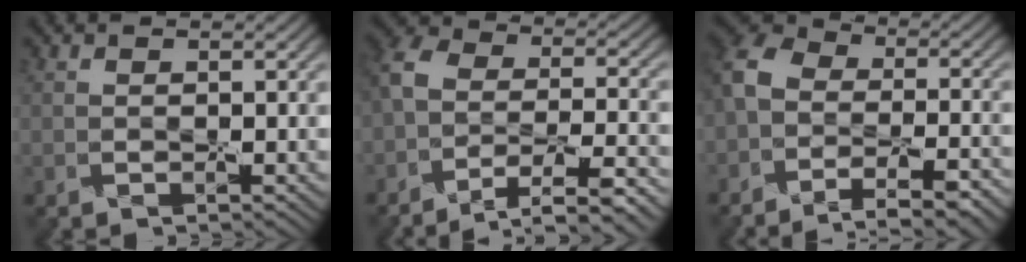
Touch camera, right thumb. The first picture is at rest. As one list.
[{"total": 8.8, "force": [-5.7, 3.7, 5.6], "torque": [-0.115, 0.003, -0.112]}, {"total": 10.0, "force": [-5.1, 5.8, 6.2], "torque": [-0.133, -0.012, -0.085]}]